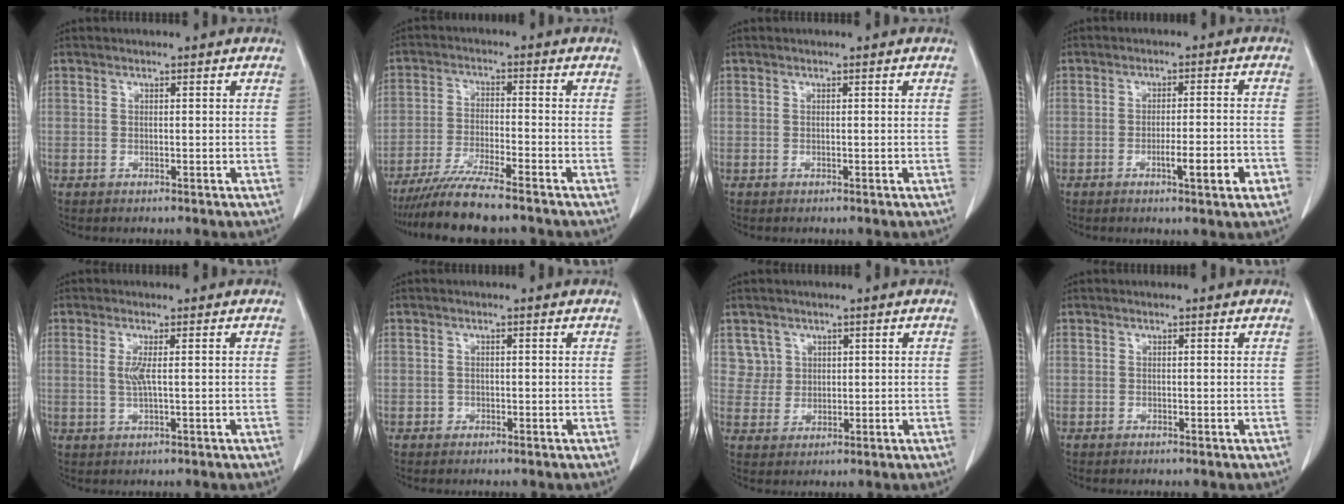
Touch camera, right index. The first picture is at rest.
{"total": 8.4, "force": [-7.0, -0.2, 4.5], "torque": [-0.076, -0.026, -0.123]}
{"total": 0.0}
{"total": 6.5, "force": [-2.8, 0.4, 5.8], "torque": [-0.084, -0.003, -0.038]}
{"total": 2.4, "force": [0.2, -0.1, 2.4], "torque": [-0.056, -0.003, 0.005]}
{"total": 0.9, "force": [-0.4, 0.8, -0.1], "torque": [-0.001, 0.006, -0.009]}
{"total": 3.8, "force": [1.8, 3.3, -0.4], "torque": [0.019, 0.005, 0.035]}
{"total": 0.0}